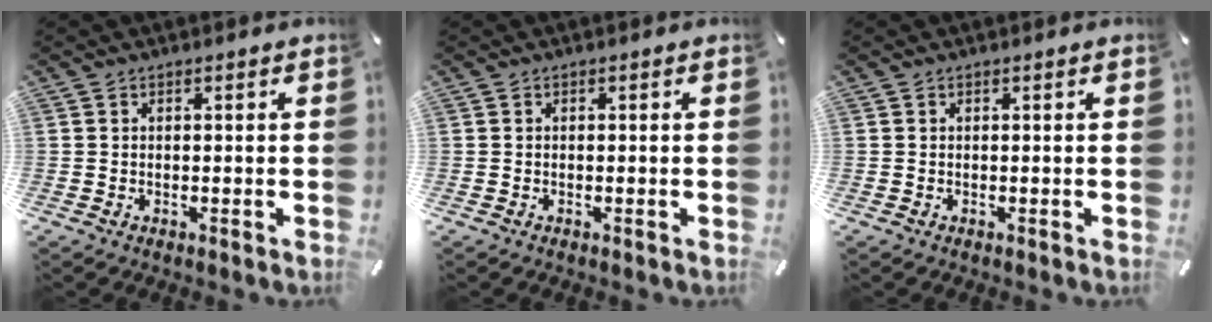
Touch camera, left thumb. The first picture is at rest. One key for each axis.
{"total": 0.0}
{"total": 0.0}